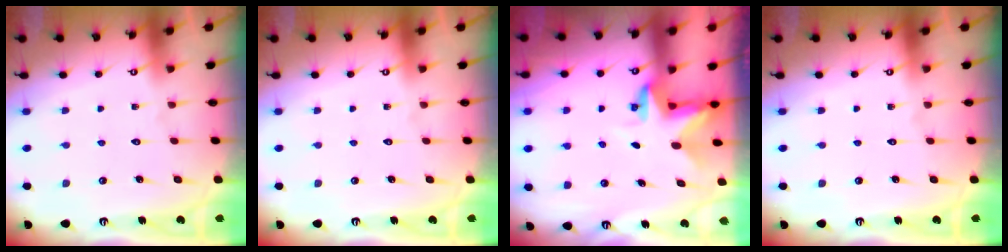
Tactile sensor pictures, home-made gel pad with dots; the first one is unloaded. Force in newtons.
{"total": 0.0}
{"total": 2.9, "press": 2.9, "slide": 0.2}
{"total": 0.0}